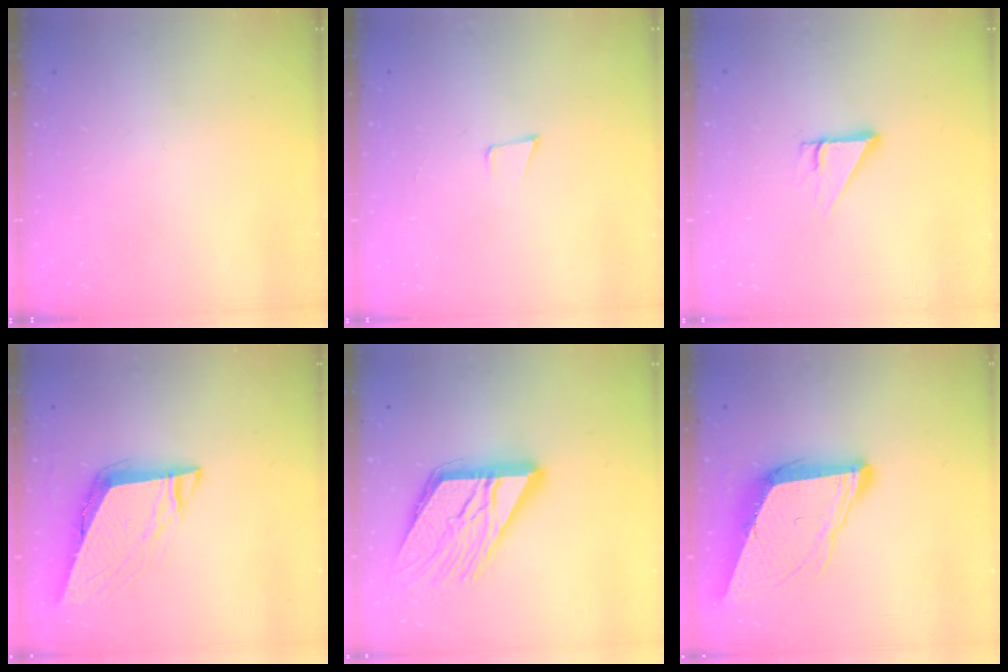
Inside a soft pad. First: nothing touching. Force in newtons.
{"total": 3.6, "press": 2.4, "slide": 2.6}
{"total": 2.7, "press": 2.7, "slide": 0.1}
{"total": 9.8, "press": 9.3, "slide": 3.1}
{"total": 17.8, "press": 17.7, "slide": 2.1}
{"total": 11.1, "press": 10.6, "slide": 3.3}